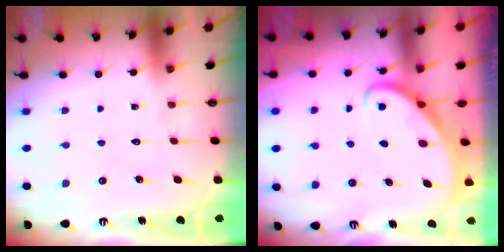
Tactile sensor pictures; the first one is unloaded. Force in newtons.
{"total": 2.8, "press": 2.8, "slide": 0.2}